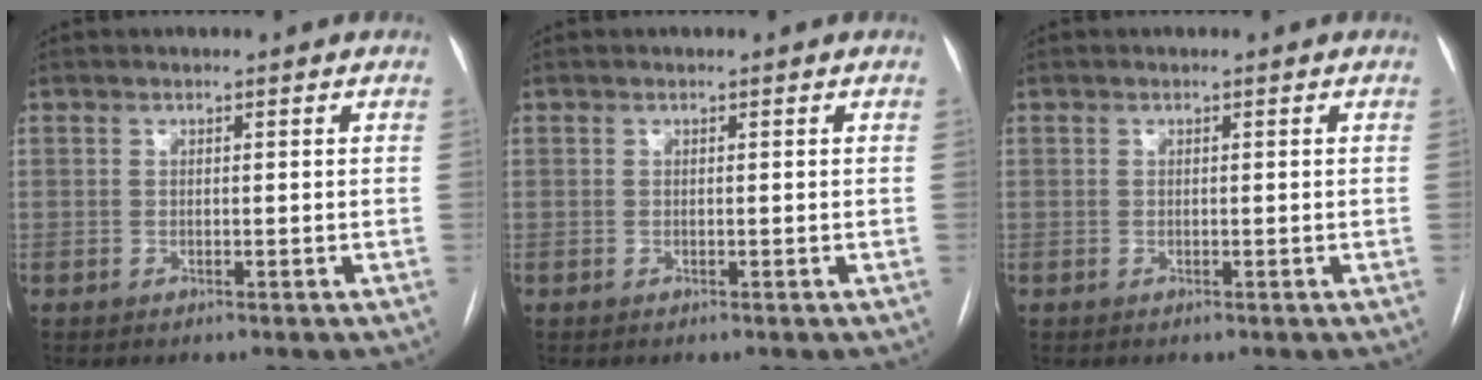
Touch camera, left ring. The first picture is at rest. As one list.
[{"total": 0.0}, {"total": 0.0}]